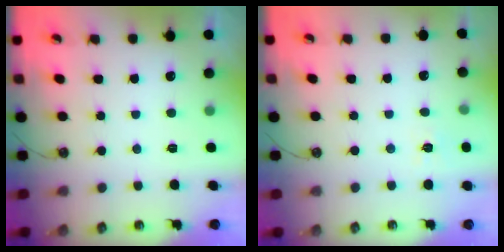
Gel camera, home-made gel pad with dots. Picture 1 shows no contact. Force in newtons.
{"total": 4.5, "press": 4.5, "slide": 0.6}